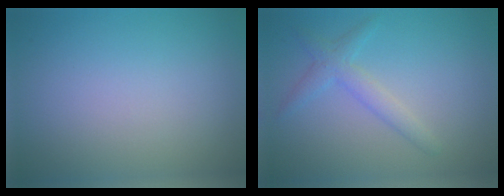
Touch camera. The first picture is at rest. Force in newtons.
{"total": 2.3, "press": 2.3, "slide": 0.1}